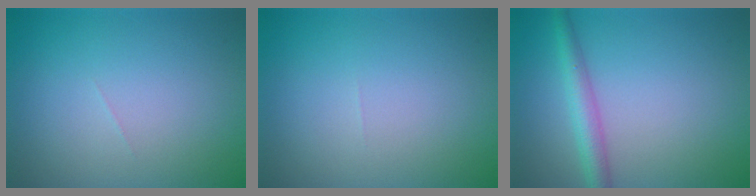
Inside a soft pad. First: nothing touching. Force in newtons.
{"total": 0.0}
{"total": 3.0, "press": 3.0, "slide": 0.1}